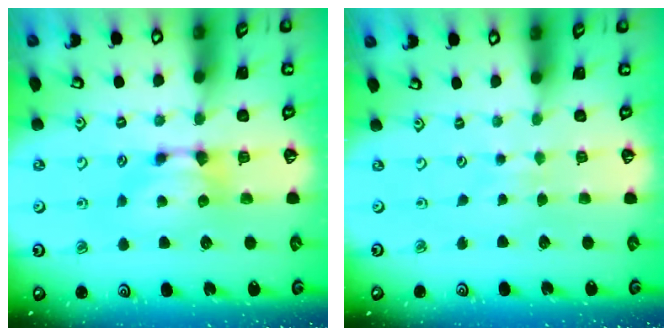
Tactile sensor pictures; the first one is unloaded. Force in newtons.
{"total": 3.8, "press": 3.8, "slide": 0.4}